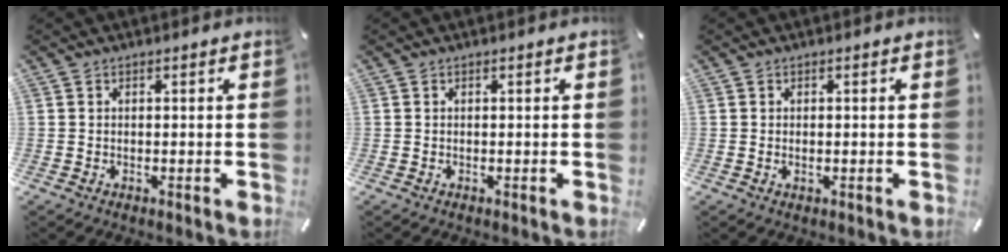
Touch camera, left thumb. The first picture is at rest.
{"total": 0.0}
{"total": 0.8, "force": [0.0, 0.4, 0.7], "torque": [-0.013, 0.002, 0.000]}